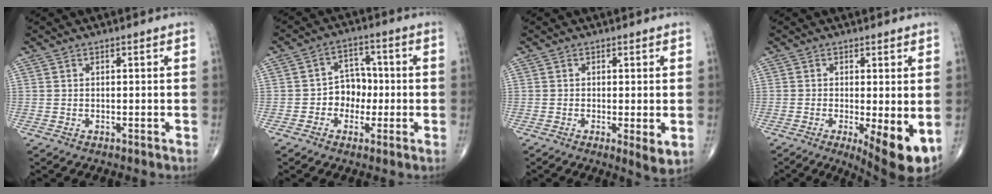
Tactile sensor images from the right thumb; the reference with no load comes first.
{"total": 6.5, "force": [-1.2, 5.3, 3.5], "torque": [-0.014, 0.024, -0.033]}
{"total": 3.8, "force": [-0.7, 0.9, 3.6], "torque": [-0.061, -0.015, -0.016]}
{"total": 9.1, "force": [-2.3, 2.5, 8.5], "torque": [-0.121, -0.023, -0.032]}